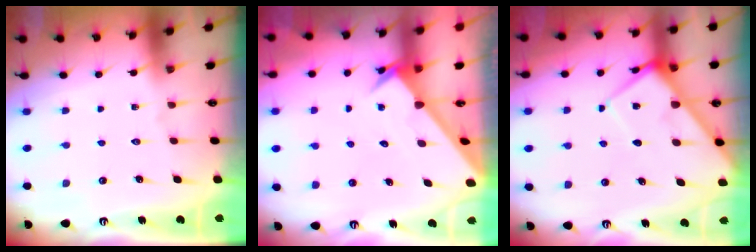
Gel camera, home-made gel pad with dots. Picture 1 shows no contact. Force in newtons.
{"total": 2.9, "press": 2.9, "slide": 0.1}
{"total": 8.1, "press": 8.1, "slide": 0.4}